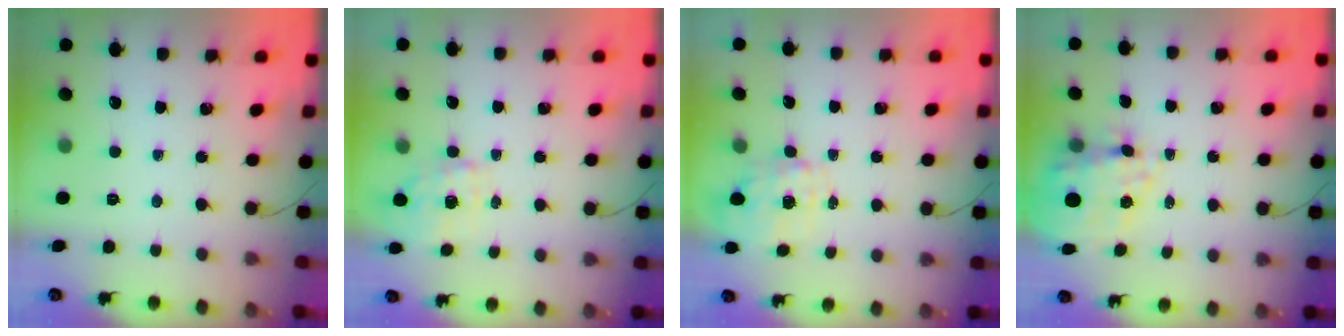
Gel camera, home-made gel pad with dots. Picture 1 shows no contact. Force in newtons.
{"total": 5.8, "press": 5.7, "slide": 1.0}
{"total": 7.0, "press": 7.0, "slide": 0.6}
{"total": 15.5, "press": 15.2, "slide": 3.3}